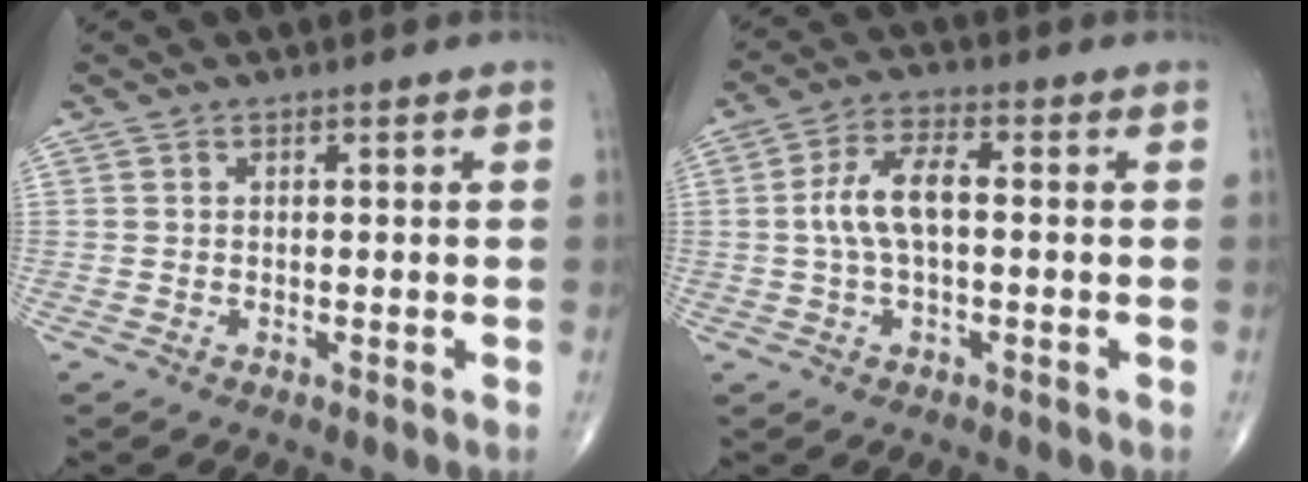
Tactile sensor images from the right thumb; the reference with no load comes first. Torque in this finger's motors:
{"motor_torque": [0.04, 0.03, 0.71, 0.02, 0.16]}